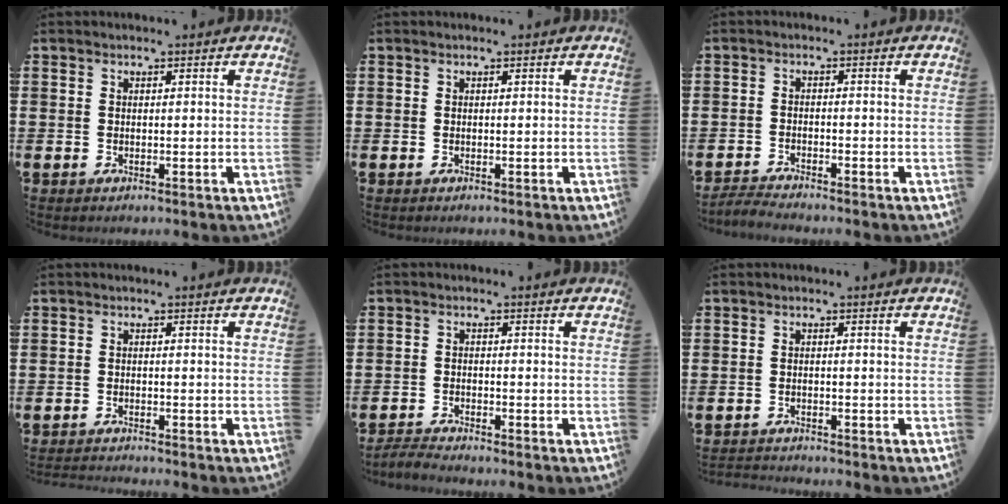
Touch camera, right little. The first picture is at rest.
{"total": 0.0}
{"total": 1.8, "force": [-1.8, -0.1, 0.3], "torque": [-0.007, 0.004, -0.036]}
{"total": 1.1, "force": [-1.1, -0.1, 0.1], "torque": [-0.002, 0.000, -0.022]}
{"total": 1.8, "force": [-1.8, -0.1, 0.3], "torque": [-0.007, 0.004, -0.036]}
{"total": 1.2, "force": [-1.2, 0.0, -0.1], "torque": [-0.002, 0.001, -0.024]}